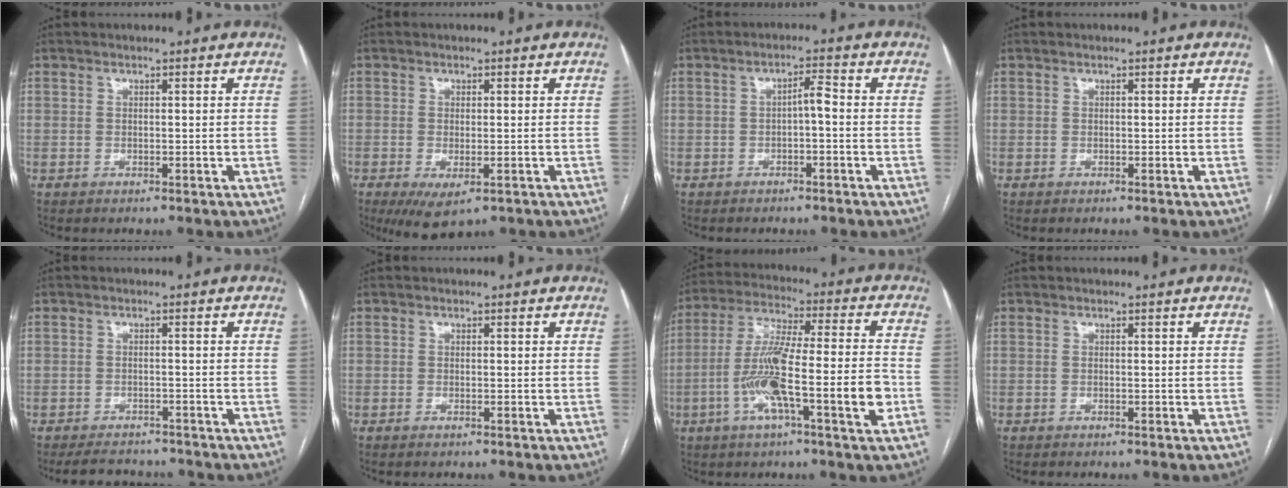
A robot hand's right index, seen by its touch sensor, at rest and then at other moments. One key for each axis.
{"total": 5.7, "fx": -2.9, "fy": 2.2, "fz": 4.4, "tx": -0.073, "ty": -0.016, "tz": -0.039}
{"total": 2.5, "fx": -0.5, "fy": 0.5, "fz": 2.4, "tx": -0.039, "ty": 0.009, "tz": -0.007}
{"total": 0.0}
{"total": 5.7, "fx": -5.2, "fy": 2.1, "fz": 0.8, "tx": -0.008, "ty": -0.002, "tz": -0.074}
{"total": 0.5, "fx": -0.4, "fy": 0.0, "fz": 0.4, "tx": -0.008, "ty": -0.001, "tz": -0.007}
{"total": 15.4, "fx": -4.5, "fy": 0.8, "fz": 14.7, "tx": -0.270, "ty": 0.005, "tz": -0.083}
{"total": 0.0}